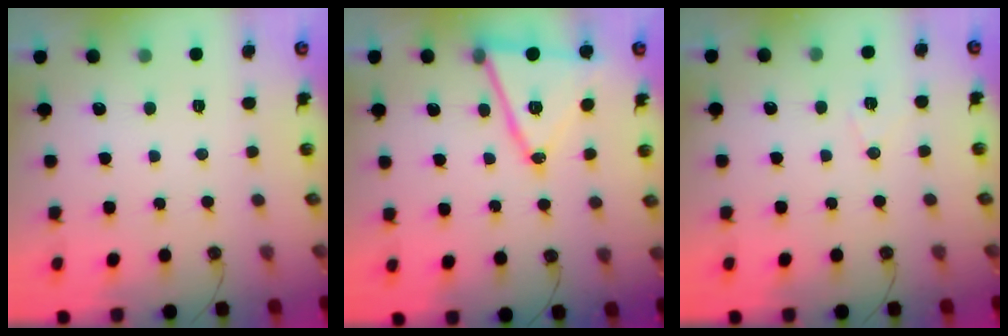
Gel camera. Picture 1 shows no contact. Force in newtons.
{"total": 15.8, "press": 15.4, "slide": 3.6}
{"total": 7.3, "press": 6.5, "slide": 3.4}